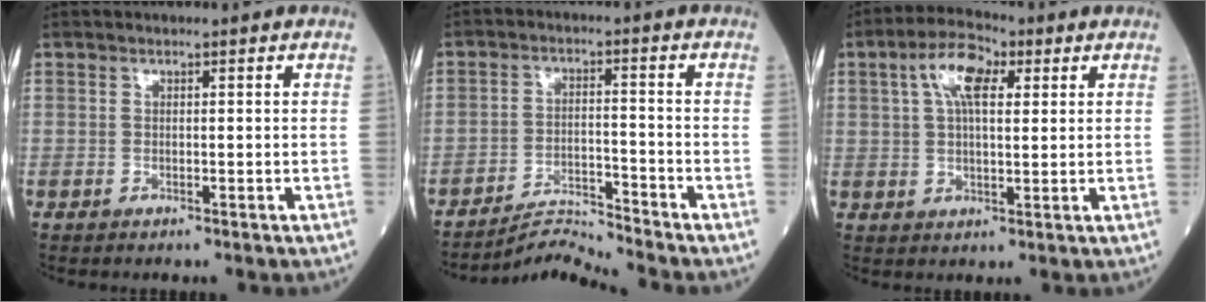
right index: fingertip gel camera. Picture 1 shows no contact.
{"total": 5.5, "force": [-5.0, -2.0, -1.2], "torque": [0.008, -0.009, -0.087]}
{"total": 7.8, "force": [2.9, 3.2, 6.5], "torque": [-0.128, 0.022, 0.050]}